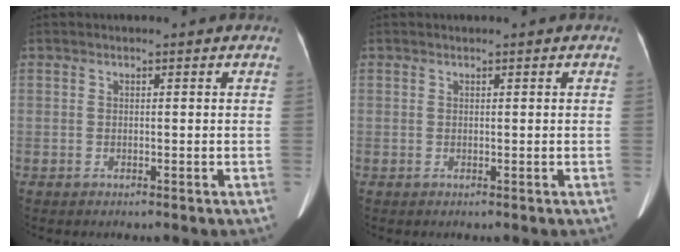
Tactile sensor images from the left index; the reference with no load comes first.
{"total": 0.0}